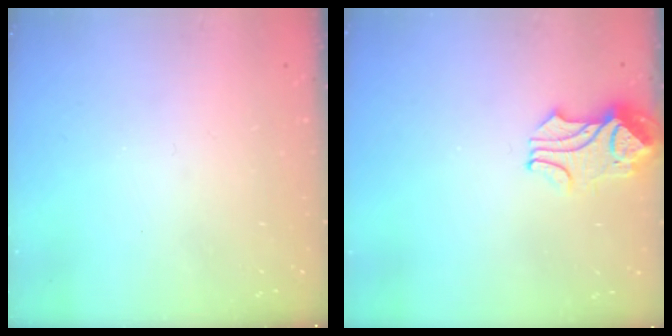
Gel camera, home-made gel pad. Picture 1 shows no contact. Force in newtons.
{"total": 2.1, "press": 2.0, "slide": 0.7}